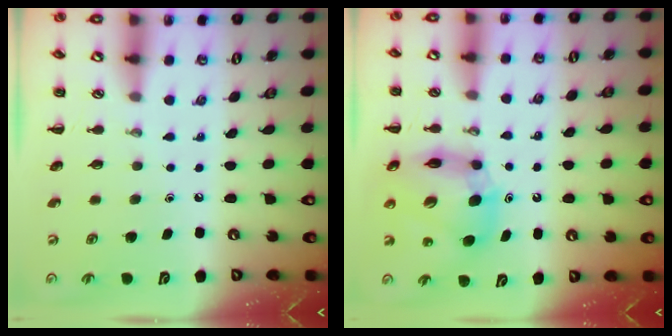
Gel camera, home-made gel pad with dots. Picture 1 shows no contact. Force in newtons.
{"total": 11.3, "press": 10.8, "slide": 3.1}